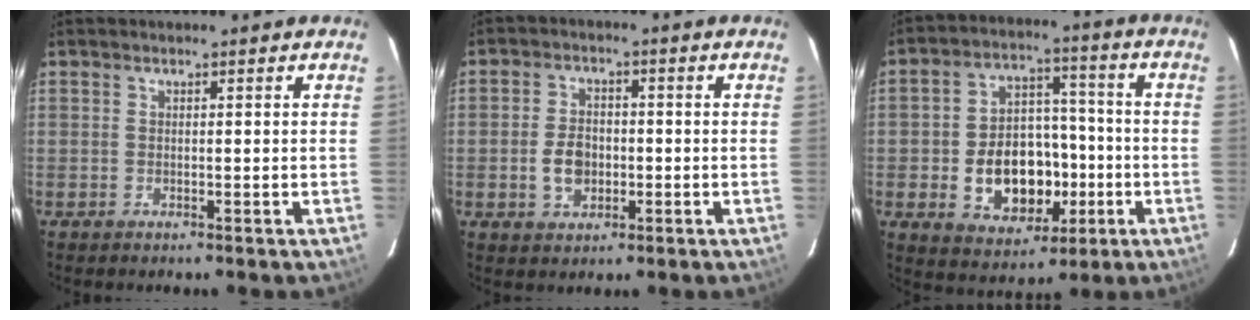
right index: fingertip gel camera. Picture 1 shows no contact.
{"total": 5.6, "force": [-1.2, 4.0, 3.7], "torque": [-0.074, 0.006, -0.016]}
{"total": 14.3, "force": [-3.8, 10.1, 9.5], "torque": [-0.190, 0.020, -0.038]}